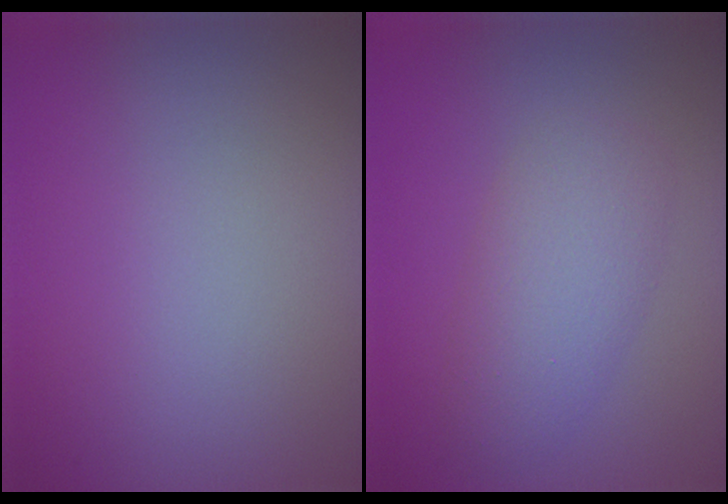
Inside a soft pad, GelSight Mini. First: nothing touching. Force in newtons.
{"total": 3.8, "press": 3.8, "slide": 0.1}